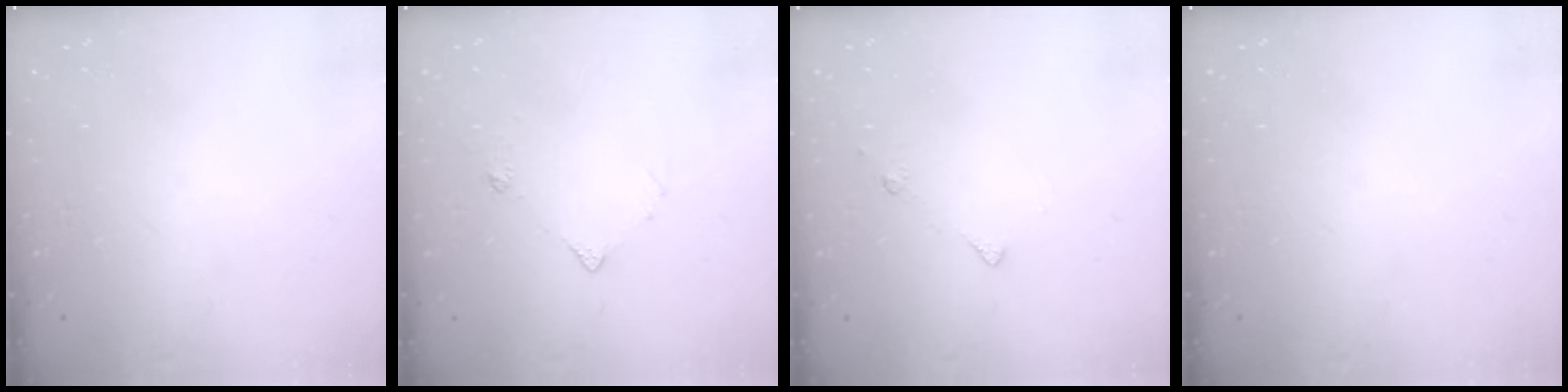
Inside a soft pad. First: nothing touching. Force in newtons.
{"total": 5.4, "press": 5.3, "slide": 0.8}
{"total": 4.9, "press": 4.8, "slide": 0.6}
{"total": 0.0}